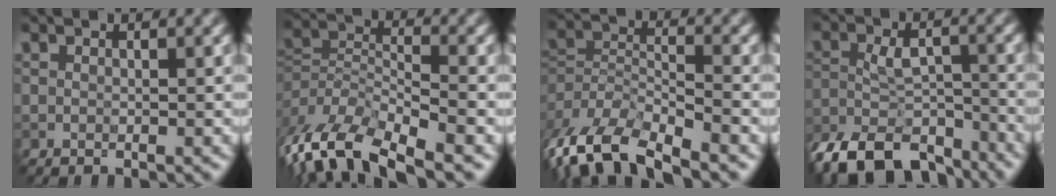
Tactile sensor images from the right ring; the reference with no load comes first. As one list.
[{"total": 8.6, "force": [-7.0, 2.2, 4.5], "torque": [-0.090, 0.000, -0.124]}, {"total": 8.2, "force": [-7.2, 2.0, 3.4], "torque": [-0.073, -0.005, -0.121]}, {"total": 10.2, "force": [-8.9, 3.3, 3.8], "torque": [-0.075, -0.012, -0.130]}]